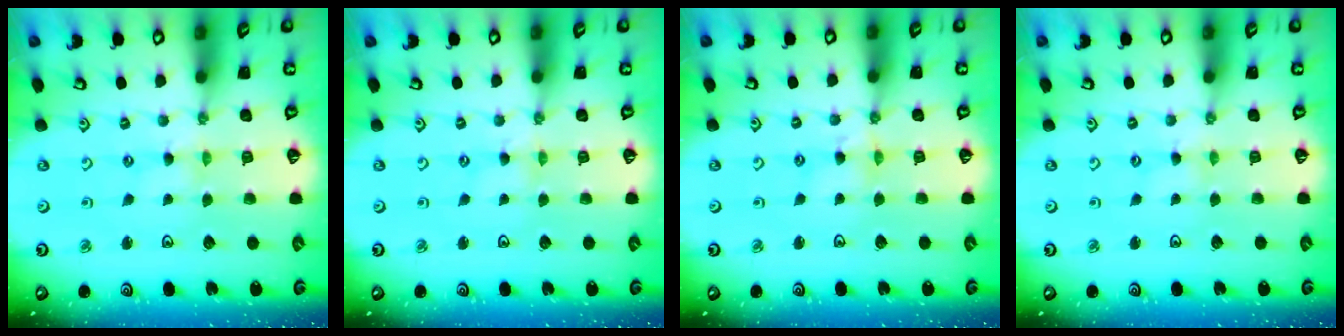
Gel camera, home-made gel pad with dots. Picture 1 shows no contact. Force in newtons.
{"total": 0.0}
{"total": 2.9, "press": 2.9, "slide": 0.4}
{"total": 0.8, "press": 0.8, "slide": 0.2}